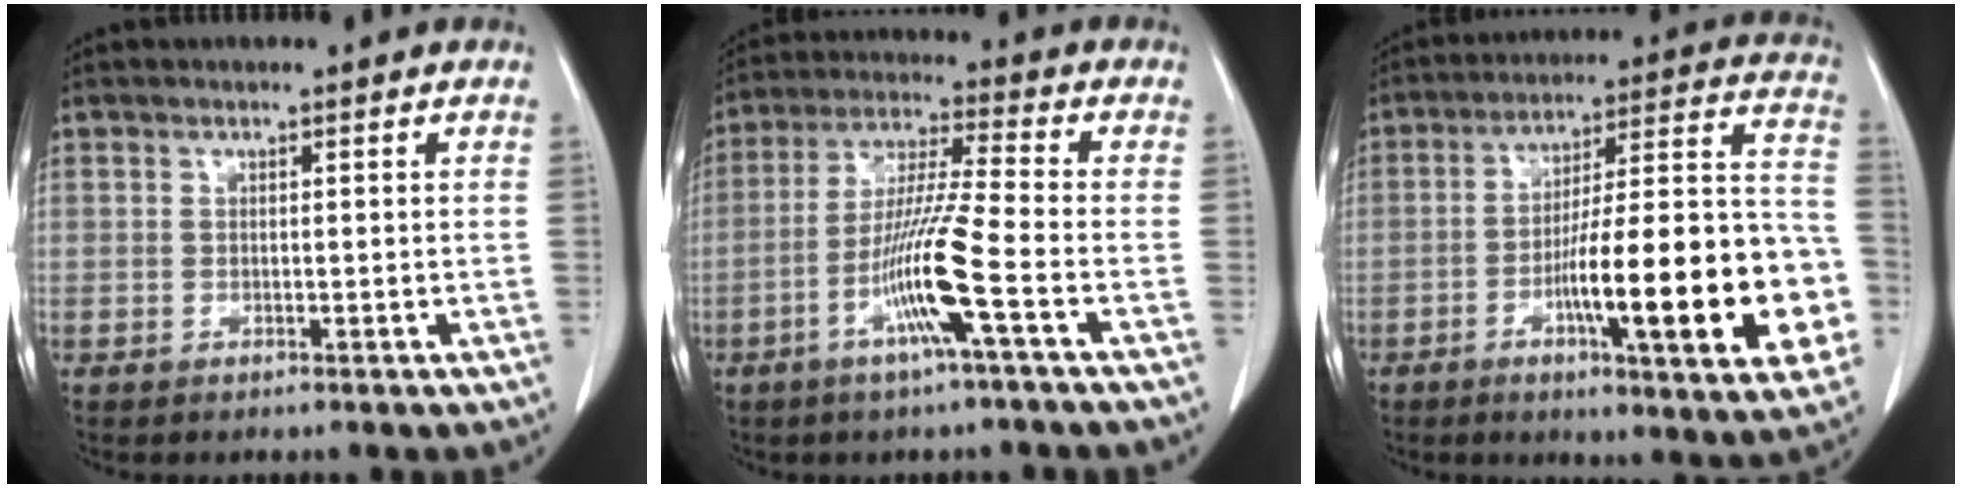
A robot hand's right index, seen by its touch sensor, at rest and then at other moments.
{"total": 11.1, "force": [-4.4, -1.0, 10.1], "torque": [-0.201, -0.007, -0.087]}
{"total": 23.9, "force": [-6.8, 3.3, 22.7], "torque": [-0.270, 0.015, -0.093]}